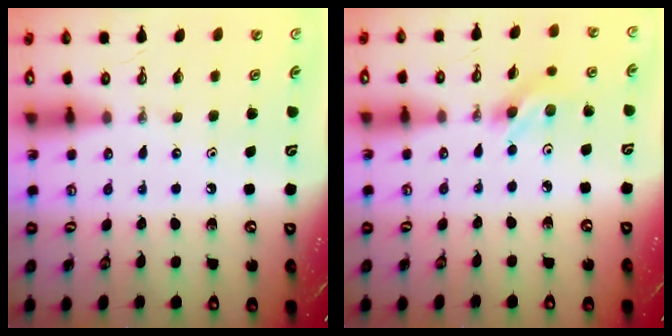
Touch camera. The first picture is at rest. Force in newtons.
{"total": 3.4, "press": 3.2, "slide": 1.0}